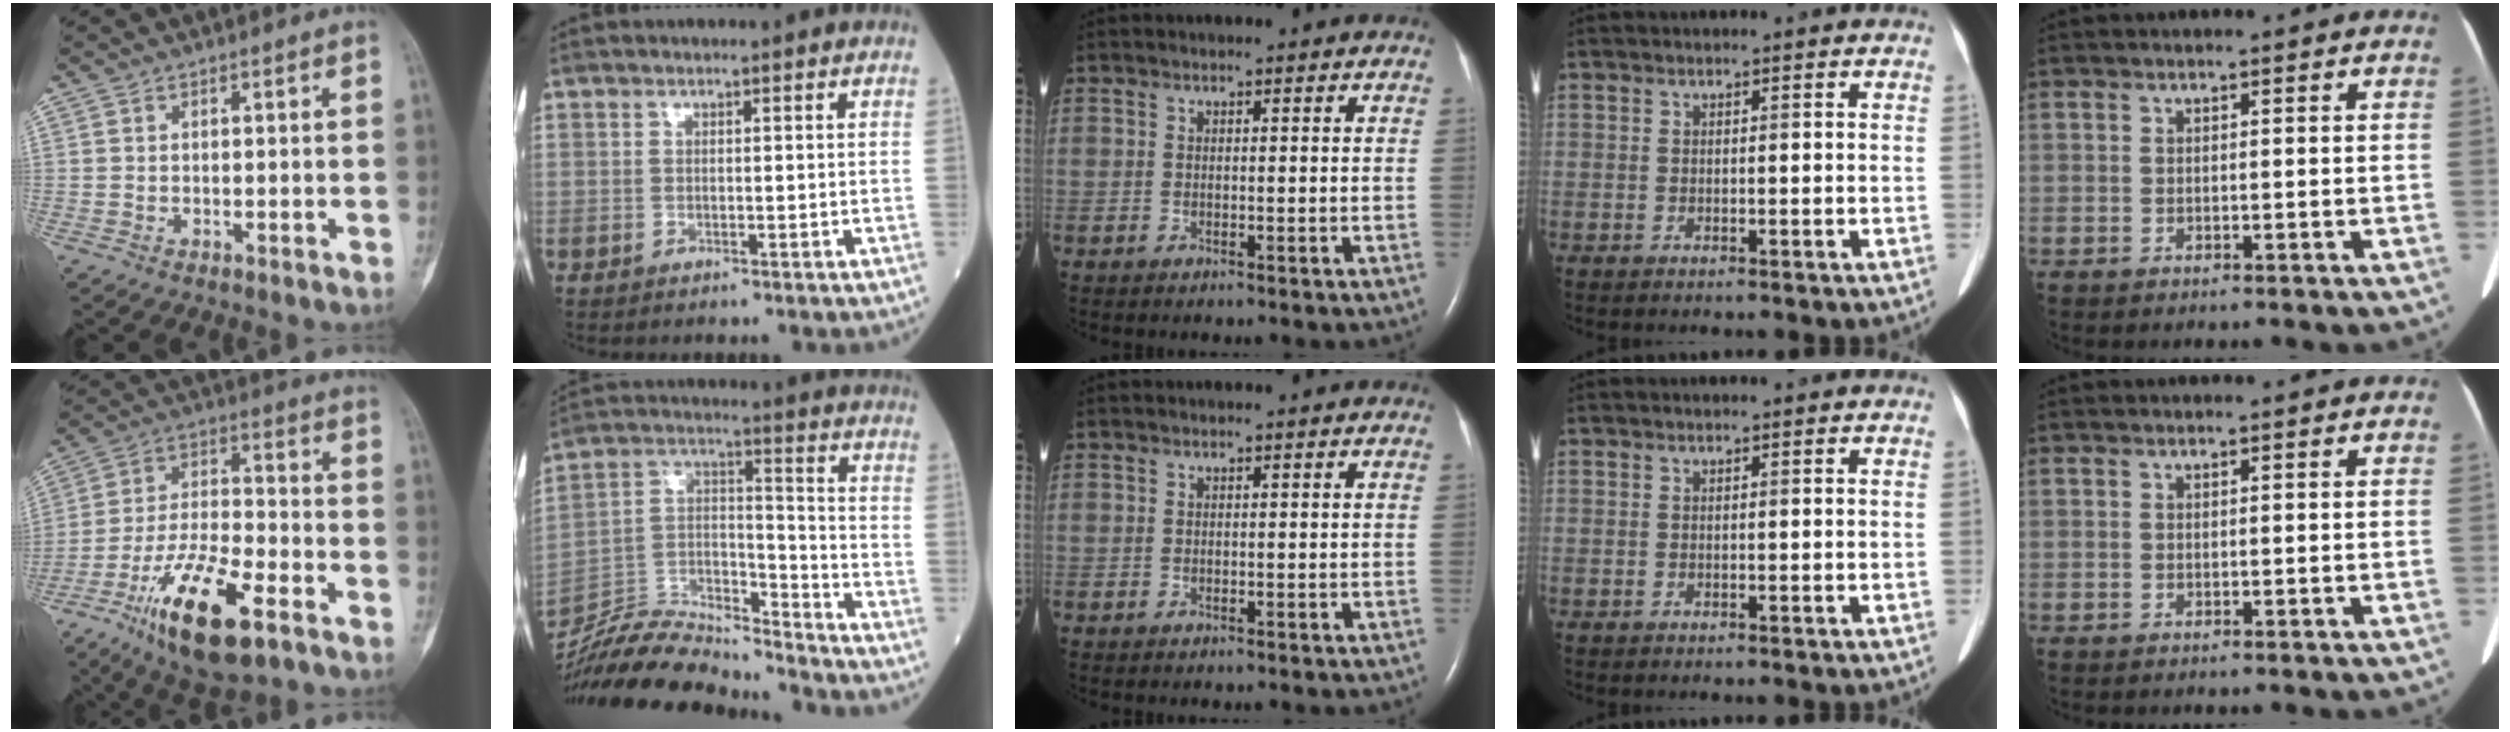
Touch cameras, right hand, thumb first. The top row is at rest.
{"thumb": {"total": 17.5, "force": [-9.7, 5.8, 13.4], "torque": [-0.242, 0.048, -0.168]}, "index": {"total": 17.5, "force": [-16.9, 2.2, 4.2], "torque": [-0.076, 0.031, -0.293]}}